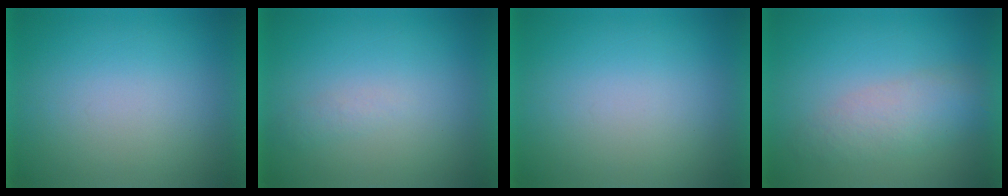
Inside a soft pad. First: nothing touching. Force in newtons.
{"total": 1.2}
{"total": 0.0}
{"total": 4.3}